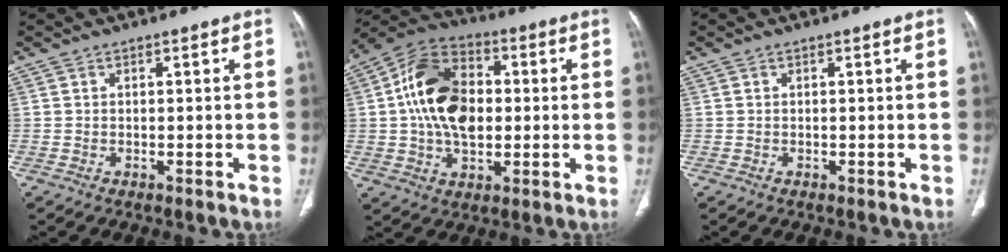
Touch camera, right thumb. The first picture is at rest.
{"total": 16.6, "force": [1.1, 10.9, 12.4], "torque": [-0.201, 0.020, 0.014]}
{"total": 0.0}